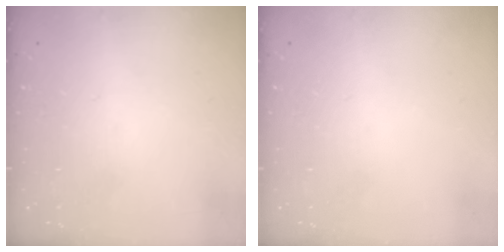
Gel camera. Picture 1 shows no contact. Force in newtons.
{"total": 0.0}